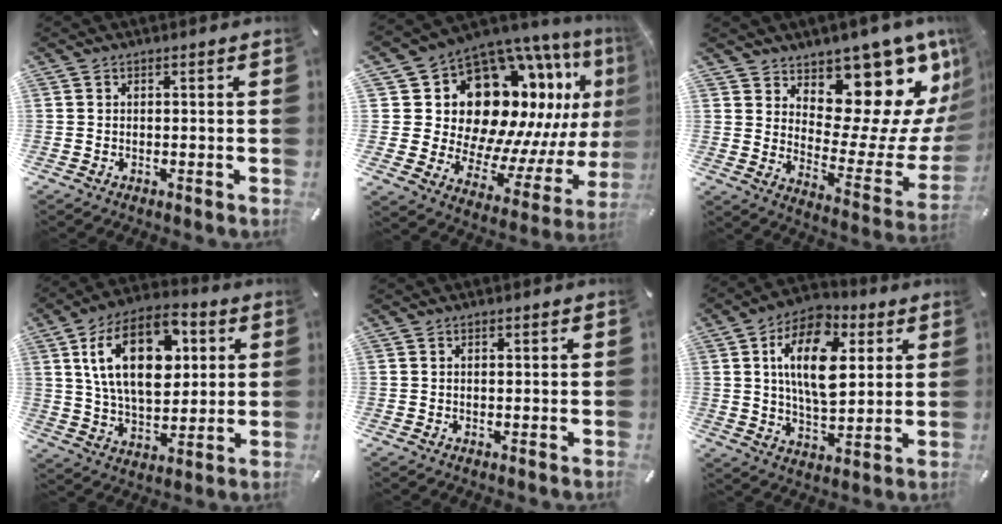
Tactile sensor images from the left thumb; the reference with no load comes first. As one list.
[{"total": 19.4, "force": [9.2, 13.4, 10.6], "torque": [-0.167, -0.108, 0.183]}, {"total": 13.8, "force": [10.6, 6.6, 6.1], "torque": [-0.049, -0.122, 0.169]}, {"total": 19.7, "force": [6.0, 11.9, 14.5], "torque": [-0.283, 0.000, 0.099]}, {"total": 0.7, "force": [0.2, 0.4, 0.6], "torque": [-0.012, 0.003, 0.003]}, {"total": 16.2, "force": [5.1, 9.4, 12.2], "torque": [-0.219, -0.008, 0.085]}]